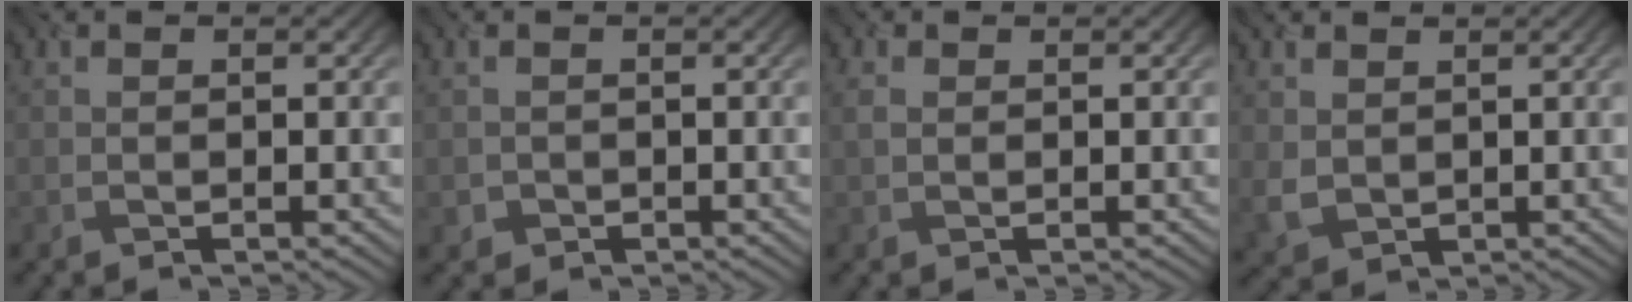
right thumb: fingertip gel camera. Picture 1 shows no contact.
{"total": 0.9, "force": [-0.2, 0.8, -0.3], "torque": [0.008, -0.007, -0.008]}
{"total": 1.0, "force": [0.7, 0.5, 0.3], "torque": [-0.019, 0.002, 0.009]}
{"total": 3.0, "force": [1.1, 2.6, 1.1], "torque": [-0.048, -0.010, 0.023]}